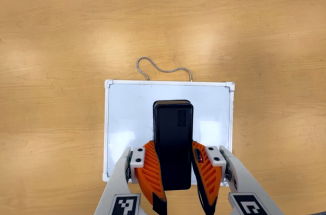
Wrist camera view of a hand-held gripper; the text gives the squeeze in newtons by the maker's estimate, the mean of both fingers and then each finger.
{"total": 10.0, "left": 7.9, "right": 12.2}